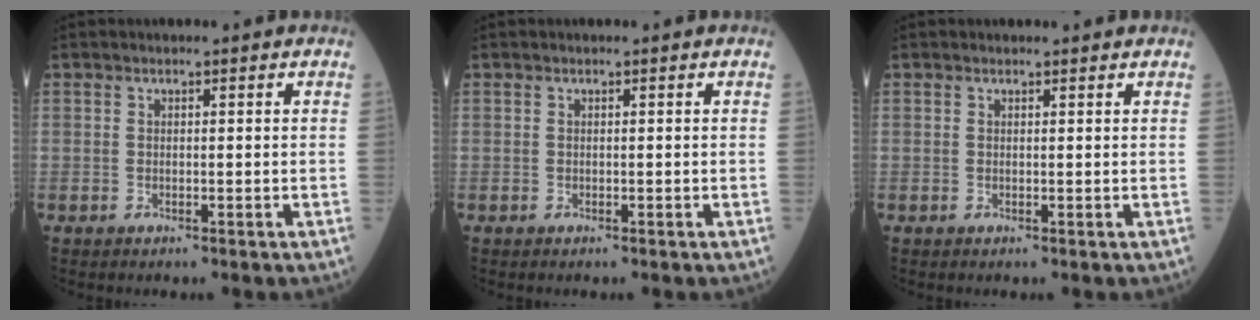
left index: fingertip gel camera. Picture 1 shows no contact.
{"total": 0.0}
{"total": 1.1, "force": [1.1, 0.2, 0.1], "torque": [-0.004, 0.004, 0.013]}